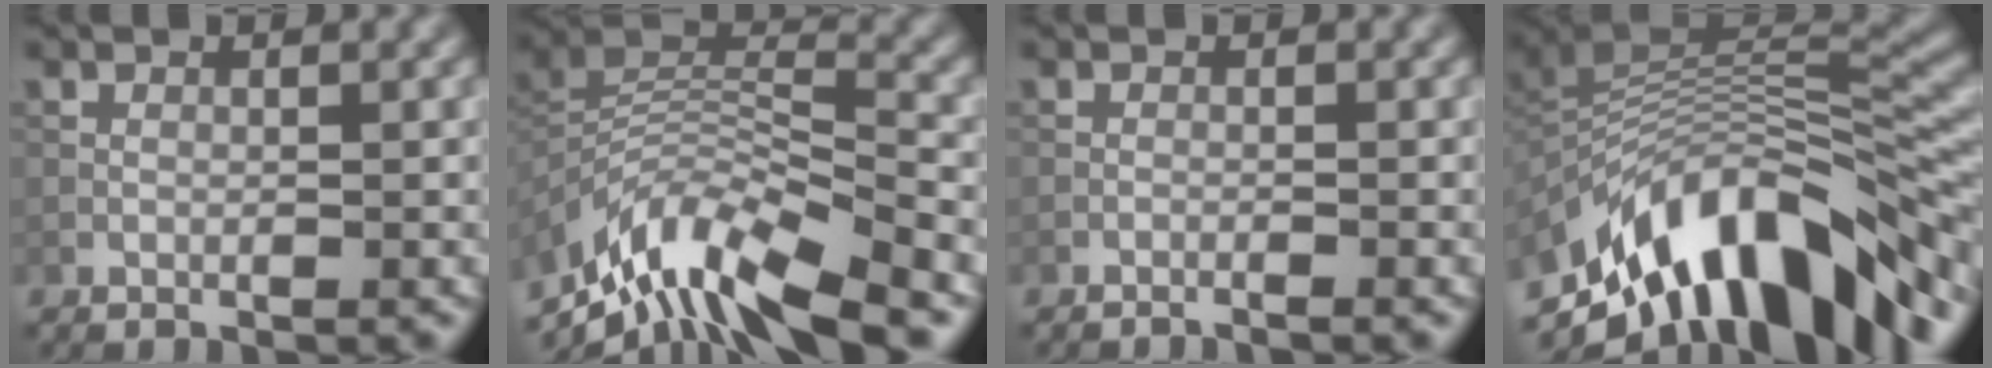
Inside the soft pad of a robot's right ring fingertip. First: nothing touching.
{"total": 10.4, "force": [-7.9, 3.2, 6.0], "torque": [-0.119, 0.005, -0.151]}
{"total": 1.0, "force": [-0.9, 0.0, 0.4], "torque": [-0.008, 0.002, -0.020]}
{"total": 13.2, "force": [-7.1, 5.5, 9.6], "torque": [-0.164, 0.031, -0.127]}